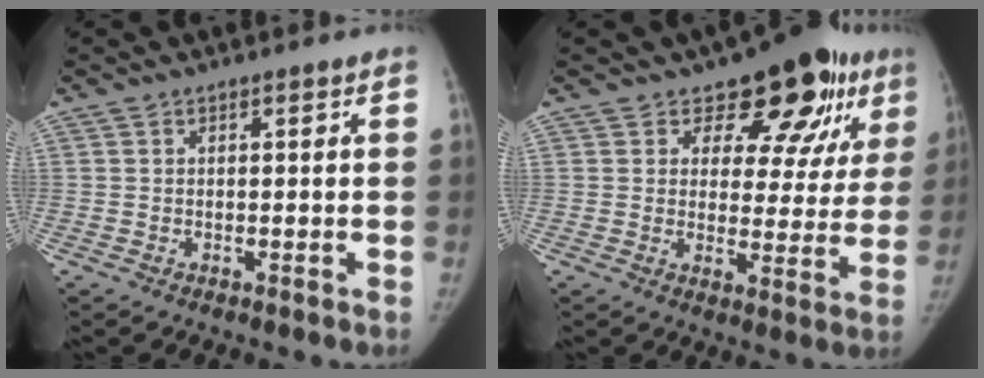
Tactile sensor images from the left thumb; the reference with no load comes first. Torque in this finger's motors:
{"motor_torque": [0.16, 0.21, 0.17, -0.25, -0.02]}